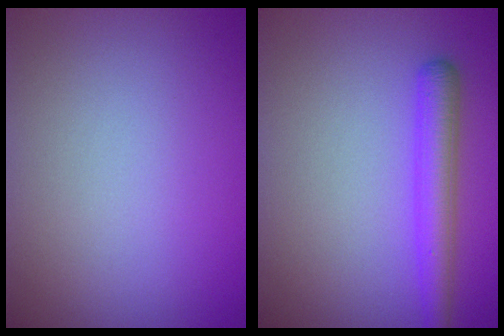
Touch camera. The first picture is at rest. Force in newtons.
{"total": 3.4, "press": 3.4, "slide": 0.2}